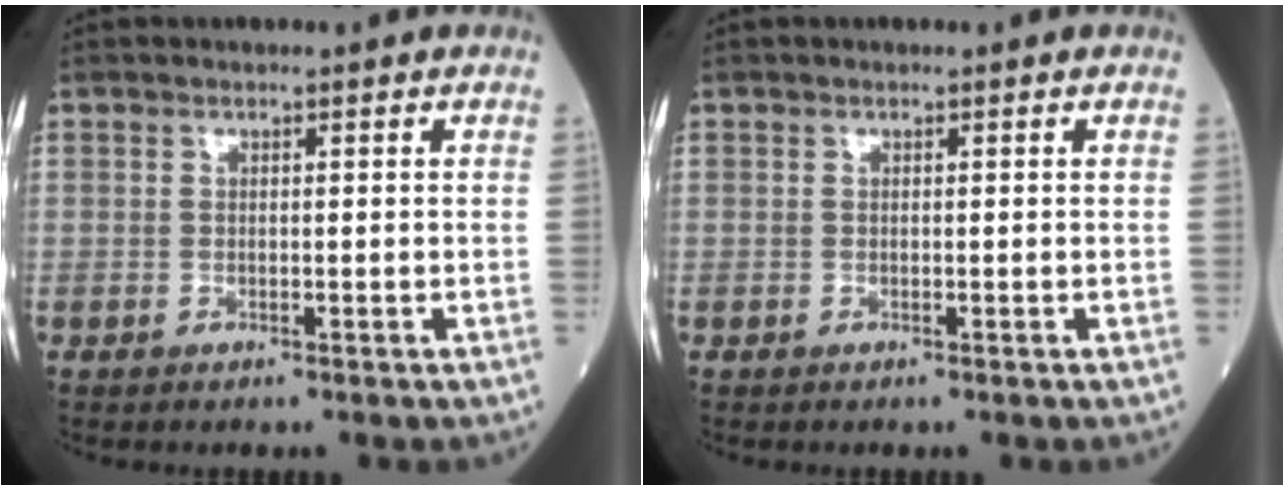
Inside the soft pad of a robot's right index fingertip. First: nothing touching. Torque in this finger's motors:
{"motor_torque": [0.00, 0.00, 0.00, 0.00]}